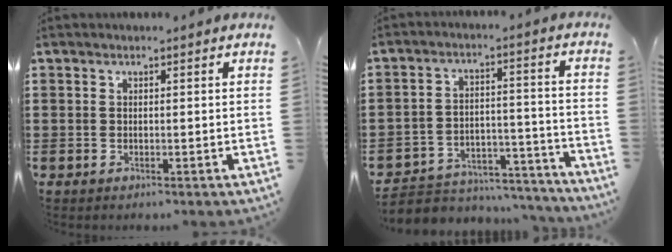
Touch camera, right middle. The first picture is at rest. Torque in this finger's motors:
{"motor_torque": [2.14, 0.00, 0.07, 0.02]}